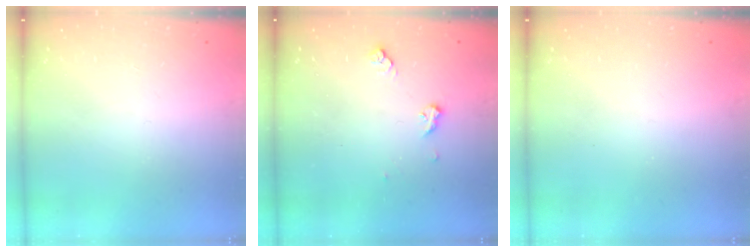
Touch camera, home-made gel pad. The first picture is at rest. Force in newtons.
{"total": 6.0, "press": 5.7, "slide": 1.7}
{"total": 0.0}